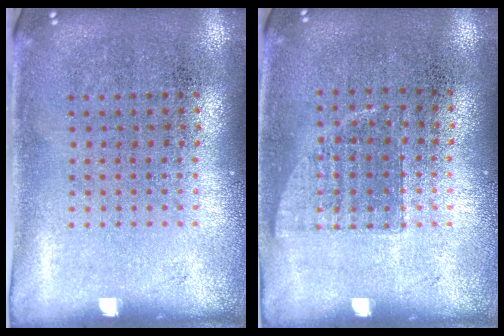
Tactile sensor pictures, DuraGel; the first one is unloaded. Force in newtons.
{"total": 0.7, "press": 0.7, "slide": 0.2}